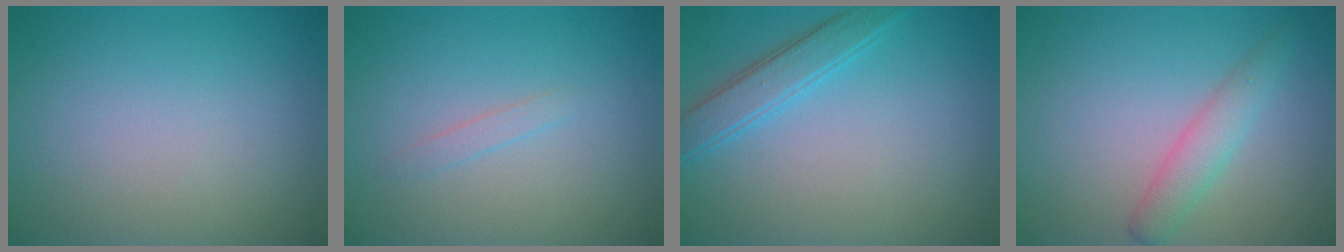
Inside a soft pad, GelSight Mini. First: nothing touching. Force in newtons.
{"total": 0.8, "press": 0.8, "slide": 0.1}
{"total": 2.8, "press": 2.8, "slide": 0.2}
{"total": 1.7, "press": 1.7, "slide": 0.1}